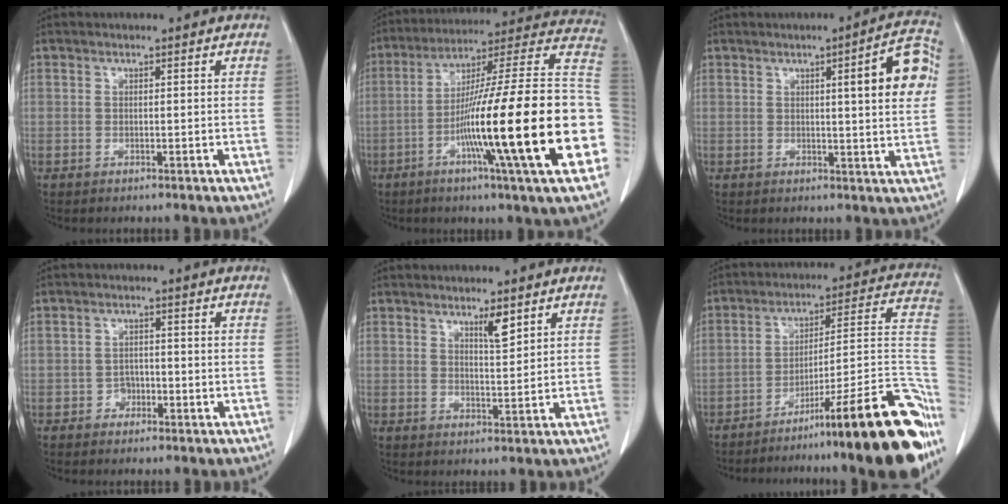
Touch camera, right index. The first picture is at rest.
{"total": 29.7, "force": [-7.0, 0.4, 28.8], "torque": [-0.349, -0.012, -0.134]}
{"total": 8.7, "force": [2.0, 0.9, 8.4], "torque": [-0.100, 0.010, 0.019]}
{"total": 2.0, "force": [-1.0, 1.6, 0.6], "torque": [-0.001, 0.008, -0.018]}
{"total": 3.2, "force": [2.2, 0.4, 2.2], "torque": [-0.037, -0.003, 0.038]}
{"total": 25.8, "force": [-16.5, 1.8, 19.7], "torque": [-0.160, 0.028, -0.244]}